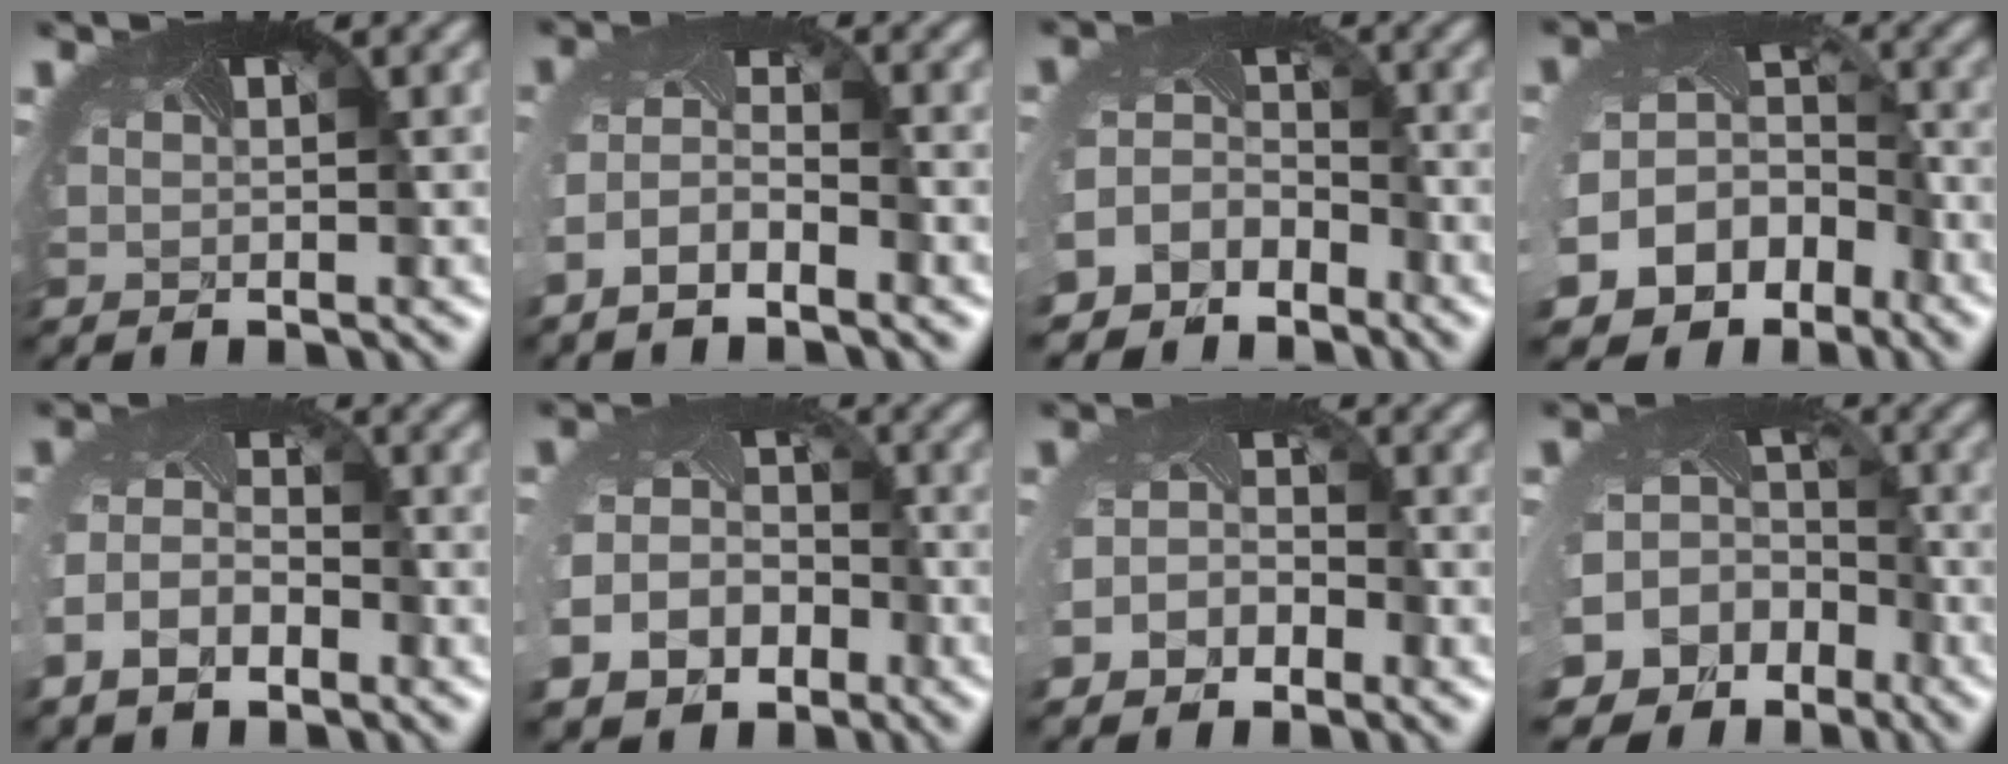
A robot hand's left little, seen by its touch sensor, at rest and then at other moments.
{"total": 3.5, "force": [-2.5, 1.2, 2.1], "torque": [-0.046, -0.006, -0.052]}
{"total": 6.5, "force": [-4.4, 4.7, 1.0], "torque": [-0.036, -0.016, -0.059]}
{"total": 15.9, "force": [-7.6, 12.4, 6.3], "torque": [-0.155, -0.065, -0.098]}
{"total": 4.5, "force": [-2.8, 2.7, 2.3], "torque": [-0.056, -0.010, -0.054]}
{"total": 11.2, "force": [-5.3, 9.1, 3.7], "torque": [-0.101, -0.055, -0.075]}
{"total": 3.4, "force": [-2.0, 2.3, 1.6], "torque": [-0.029, -0.005, -0.041]}
{"total": 16.8, "force": [-7.5, 13.8, 6.0], "torque": [-0.162, -0.061, -0.103]}